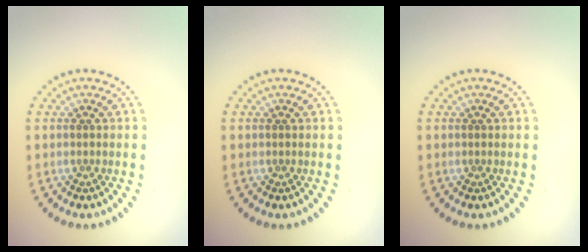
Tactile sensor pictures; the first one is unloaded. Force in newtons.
{"total": 0.0}
{"total": 0.0}